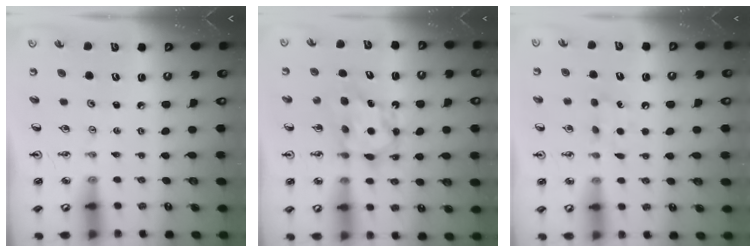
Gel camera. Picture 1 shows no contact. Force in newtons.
{"total": 6.4, "press": 6.4, "slide": 0.3}
{"total": 5.9, "press": 5.9, "slide": 0.7}